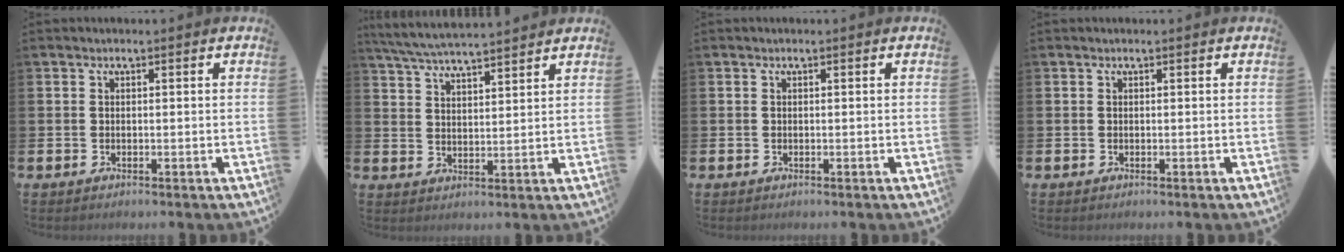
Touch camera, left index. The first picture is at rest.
{"total": 5.7, "force": [5.6, 0.1, 1.2], "torque": [-0.050, -0.026, 0.101]}
{"total": 0.0}
{"total": 0.0}